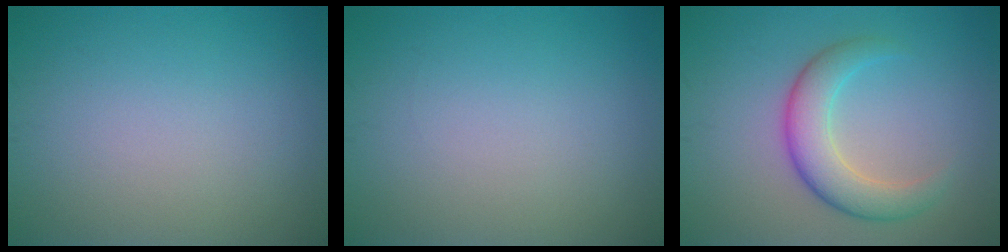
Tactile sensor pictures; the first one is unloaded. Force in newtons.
{"total": 0.0}
{"total": 4.6, "press": 4.6, "slide": 0.1}